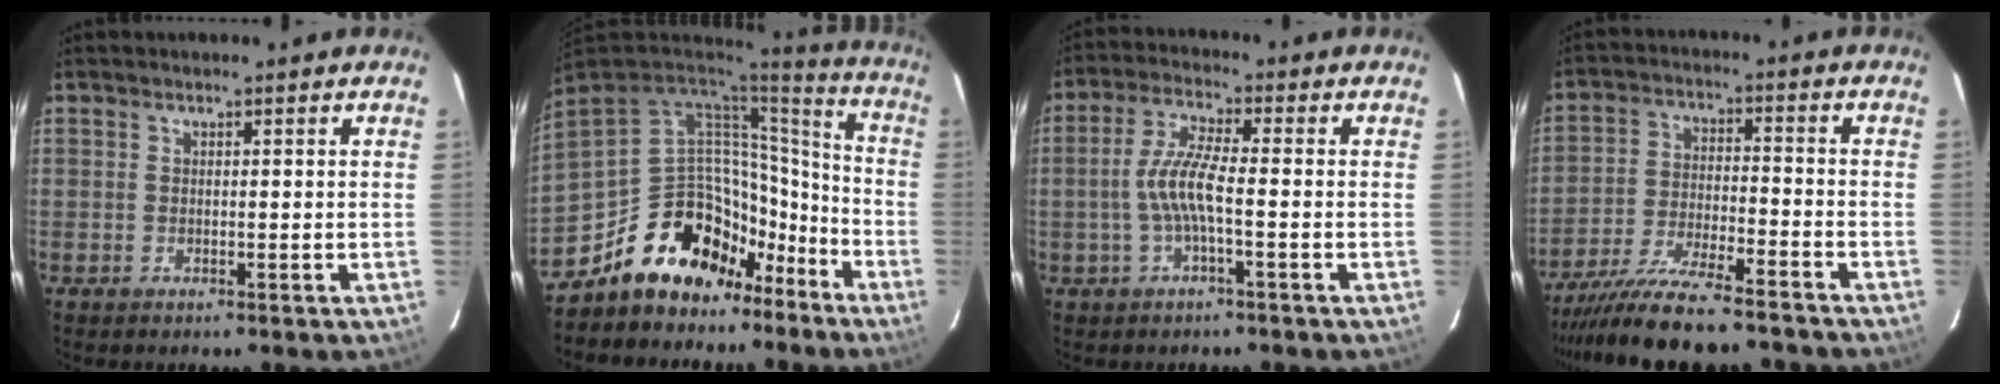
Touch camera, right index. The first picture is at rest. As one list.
[{"total": 21.0, "force": [-14.2, 13.0, 8.3], "torque": [-0.174, 0.055, -0.211]}, {"total": 6.6, "force": [-1.6, 0.6, 6.3], "torque": [-0.138, 0.006, -0.029]}, {"total": 18.4, "force": [-16.4, 2.5, 7.9], "torque": [-0.164, -0.039, -0.263]}]